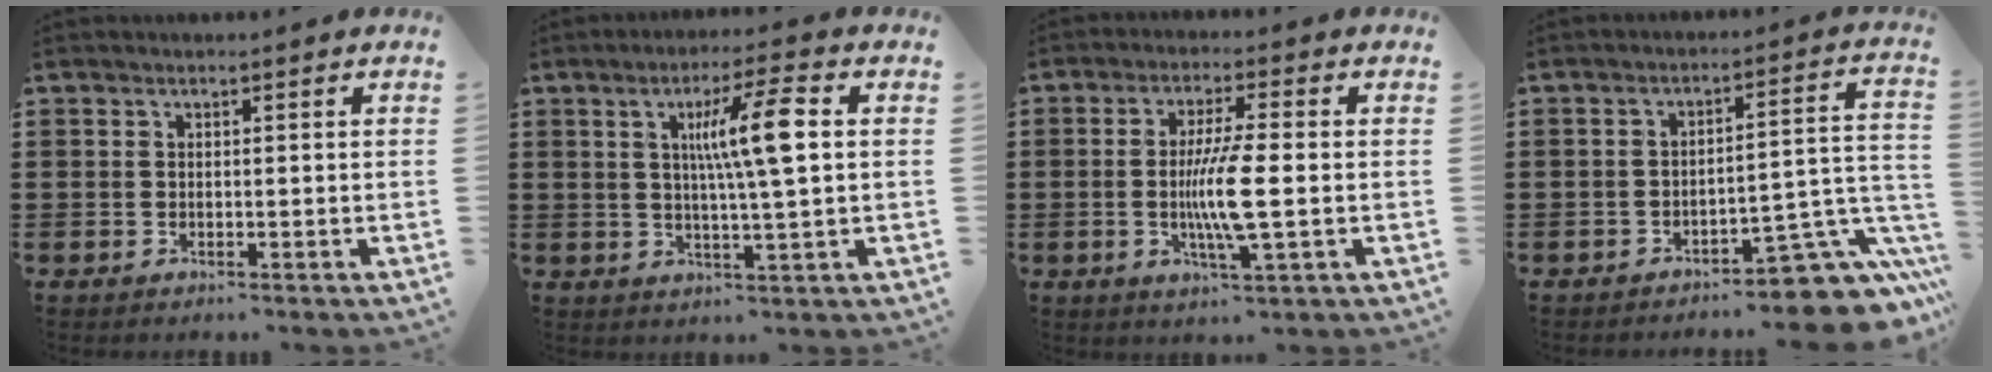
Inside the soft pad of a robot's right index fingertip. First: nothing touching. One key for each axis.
{"total": 8.8, "fx": 1.8, "fy": 0.6, "fz": 8.5, "tx": -0.164, "ty": 0.003, "tz": 0.023}
{"total": 7.7, "fx": -1.1, "fy": 0.9, "fz": 7.6, "tx": -0.151, "ty": -0.014, "tz": -0.026}
{"total": 8.0, "fx": -5.8, "fy": 2.1, "fz": 5.1, "tx": -0.057, "ty": 0.001, "tz": -0.106}